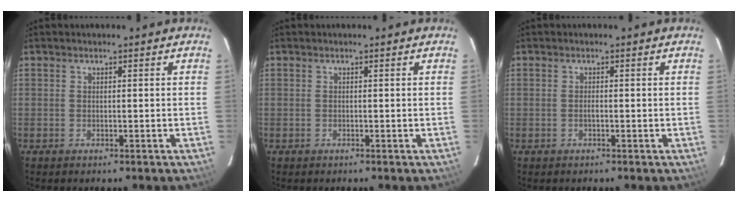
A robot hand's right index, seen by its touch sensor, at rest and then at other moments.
{"total": 0.0}
{"total": 0.7, "force": [-0.3, 0.1, 0.6], "torque": [-0.011, 0.001, -0.005]}